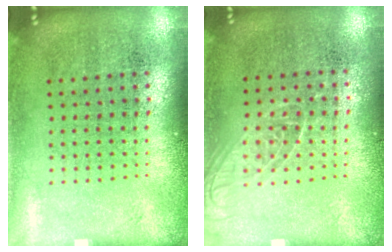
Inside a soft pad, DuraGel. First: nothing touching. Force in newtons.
{"total": 1.1, "press": 0.9, "slide": 0.5}